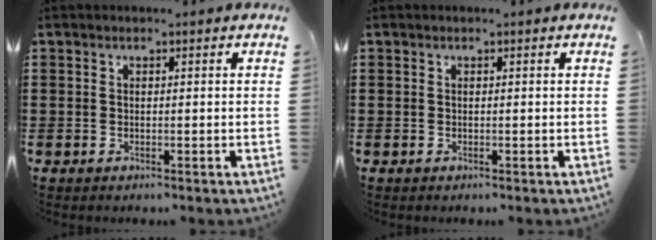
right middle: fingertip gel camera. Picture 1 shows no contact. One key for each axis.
{"total": 0.0}